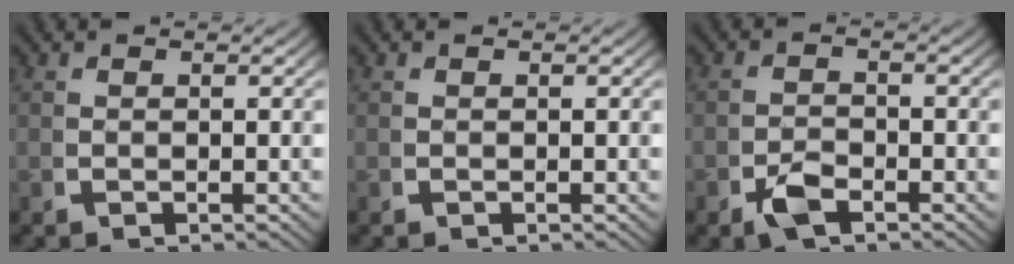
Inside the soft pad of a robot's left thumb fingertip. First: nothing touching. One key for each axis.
{"total": 0.0}
{"total": 2.4, "fx": -1.5, "fy": 1.2, "fz": 1.4, "tx": -0.029, "ty": -0.006, "tz": -0.028}